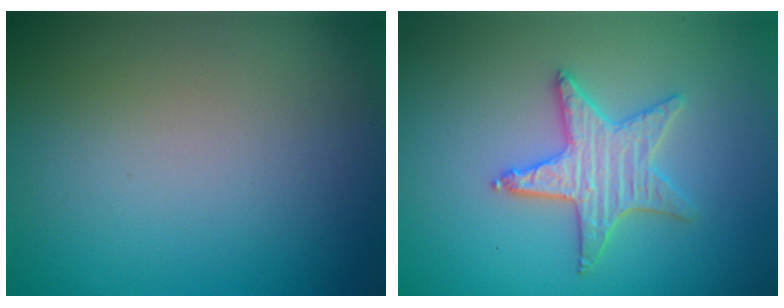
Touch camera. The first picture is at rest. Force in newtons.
{"total": 3.3, "press": 3.2, "slide": 0.8}